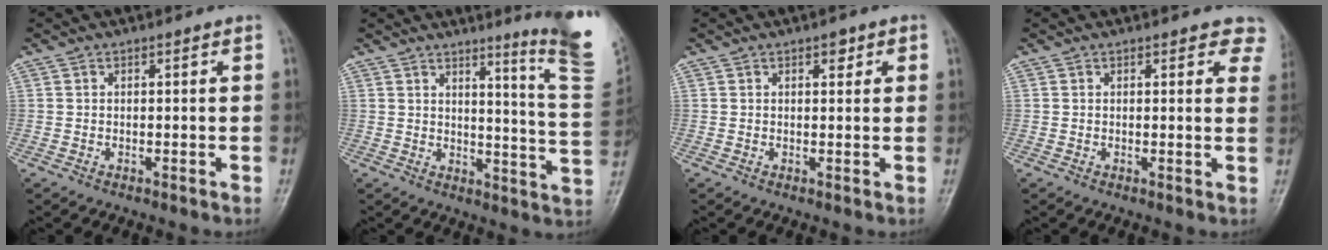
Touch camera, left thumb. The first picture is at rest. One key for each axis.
{"total": 13.6, "fx": 9.2, "fy": -0.1, "fz": 10.1, "tx": -0.122, "ty": -0.087, "tz": 0.112}
{"total": 1.8, "fx": 0.9, "fy": 1.0, "fz": 1.1, "tx": -0.004, "ty": -0.002, "tz": 0.010}
{"total": 5.1, "fx": 3.8, "fy": 2.2, "fz": 2.6, "tx": 0.008, "ty": -0.010, "tz": 0.028}